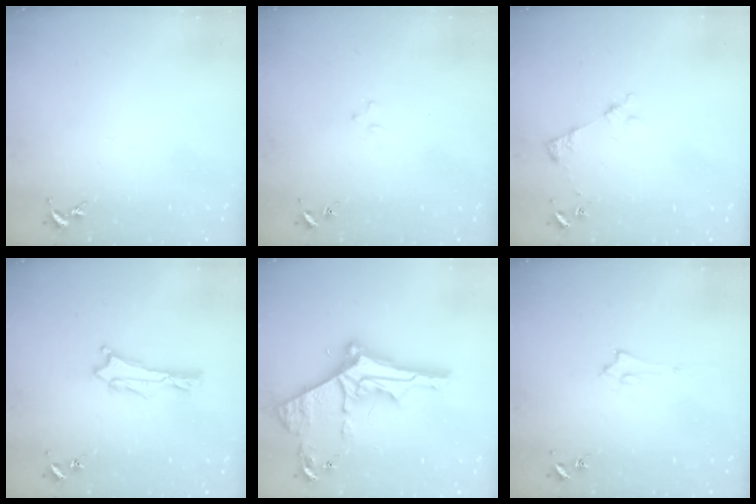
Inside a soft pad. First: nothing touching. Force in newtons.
{"total": 1.2, "press": 1.2, "slide": 0.2}
{"total": 2.9, "press": 2.9, "slide": 0.4}
{"total": 1.0, "press": 1.0, "slide": 0.1}
{"total": 11.8, "press": 11.7, "slide": 1.2}
{"total": 1.5, "press": 1.5, "slide": 0.2}